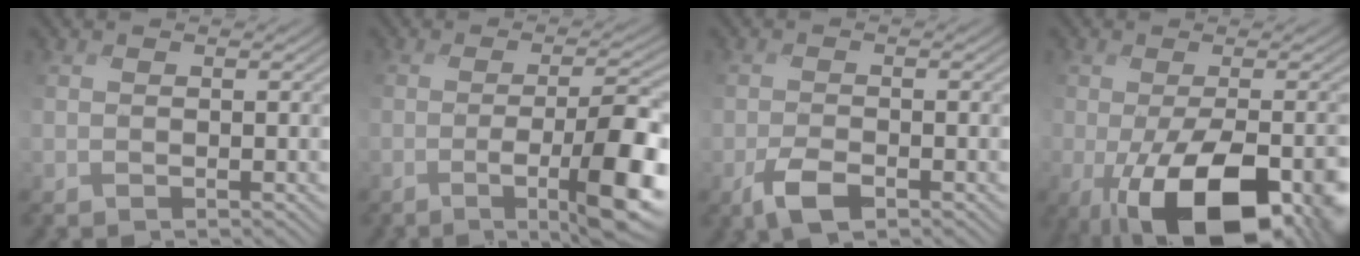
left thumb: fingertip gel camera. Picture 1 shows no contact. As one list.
[{"total": 9.9, "force": [-2.9, 2.1, 9.3], "torque": [-0.135, -0.008, -0.052]}, {"total": 3.6, "force": [-2.0, 1.5, 2.6], "torque": [-0.055, -0.005, -0.040]}, {"total": 16.7, "force": [-6.2, 7.7, 13.4], "torque": [-0.206, -0.041, -0.069]}]